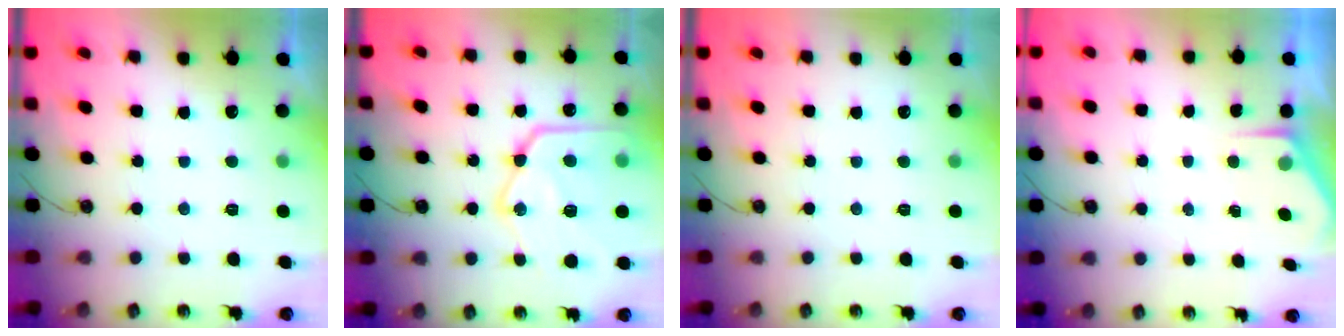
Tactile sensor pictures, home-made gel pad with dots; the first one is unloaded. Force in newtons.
{"total": 23.0, "press": 22.9, "slide": 2.5}
{"total": 0.0}
{"total": 2.8, "press": 2.8, "slide": 0.4}